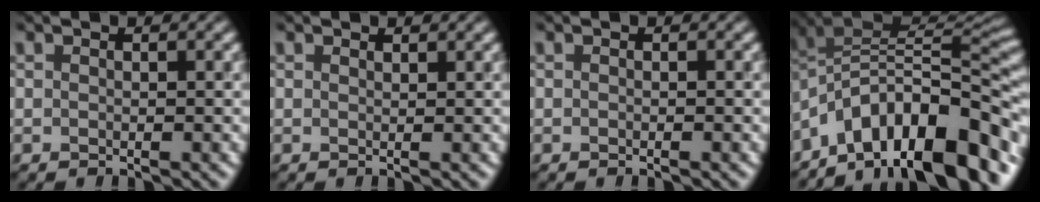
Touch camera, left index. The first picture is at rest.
{"total": 0.9, "force": [0.8, 0.1, 0.3], "torque": [-0.001, 0.005, 0.008]}
{"total": 0.0}
{"total": 14.4, "force": [-7.9, 6.6, 10.1], "torque": [-0.157, 0.031, -0.124]}